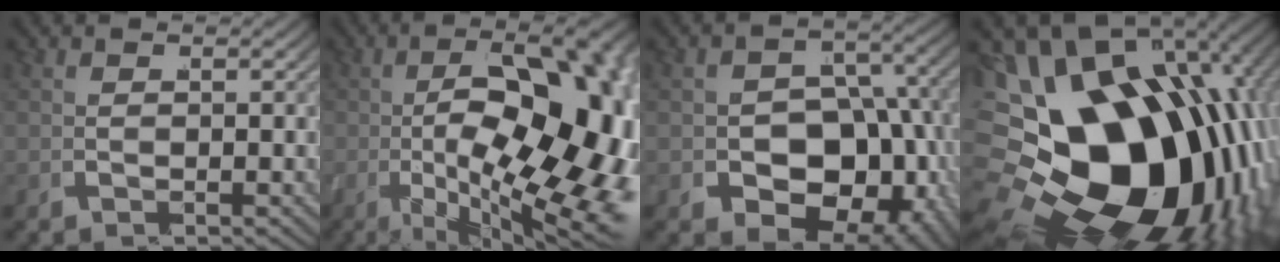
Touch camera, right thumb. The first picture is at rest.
{"total": 23.4, "force": [-2.7, 13.0, 19.3], "torque": [-0.309, -0.060, 0.004]}
{"total": 14.4, "force": [-2.6, 10.7, 9.2], "torque": [-0.184, -0.069, -0.009]}
{"total": 31.1, "force": [-3.3, 21.6, 22.1], "torque": [-0.400, -0.066, -0.023]}